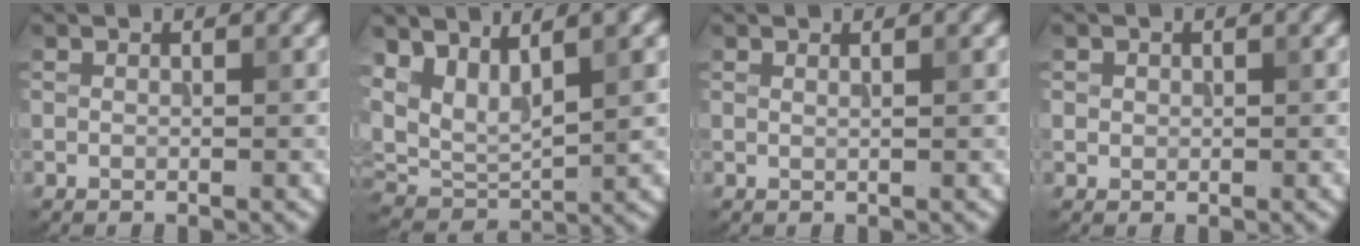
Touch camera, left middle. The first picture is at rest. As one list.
[{"total": 6.1, "force": [2.2, 3.0, 4.8], "torque": [-0.108, -0.008, 0.043]}, {"total": 0.5, "force": [0.5, -0.1, 0.3], "torque": [-0.006, -0.001, 0.005]}, {"total": 0.9, "force": [0.2, 0.9, 0.2], "torque": [-0.001, -0.003, 0.011]}]